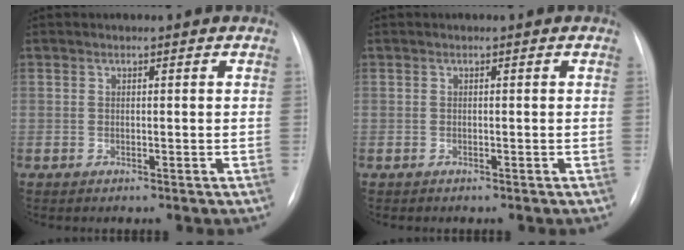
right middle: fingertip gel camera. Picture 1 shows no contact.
{"total": 0.0}